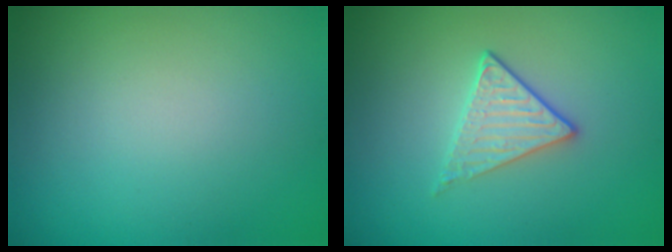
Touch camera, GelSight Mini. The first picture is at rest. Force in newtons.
{"total": 2.0, "press": 1.7, "slide": 1.0}